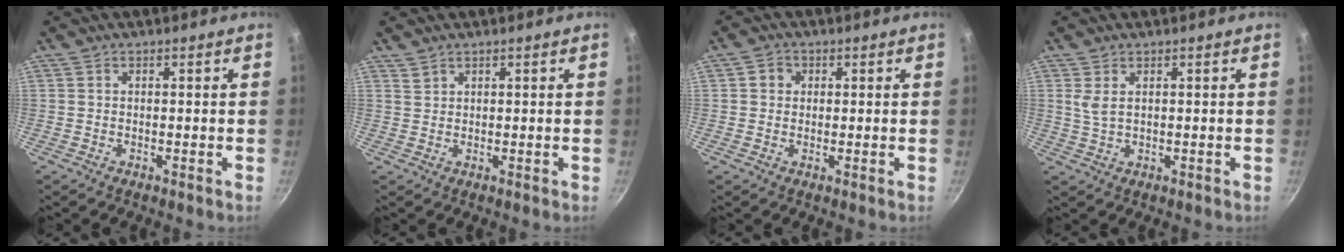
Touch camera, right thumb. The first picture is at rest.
{"total": 1.0, "force": [1.0, 0.4, 0.2], "torque": [0.001, -0.001, 0.022]}
{"total": 2.7, "force": [0.6, 2.4, 1.0], "torque": [-0.002, 0.003, 0.005]}
{"total": 2.0, "force": [0.4, 1.2, 1.6], "torque": [-0.025, -0.001, 0.008]}